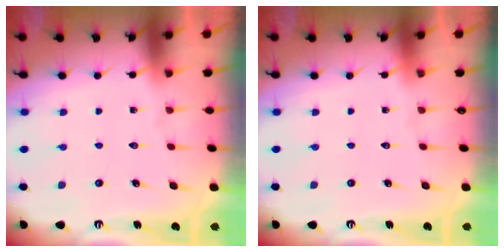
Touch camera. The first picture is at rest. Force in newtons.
{"total": 0.0}